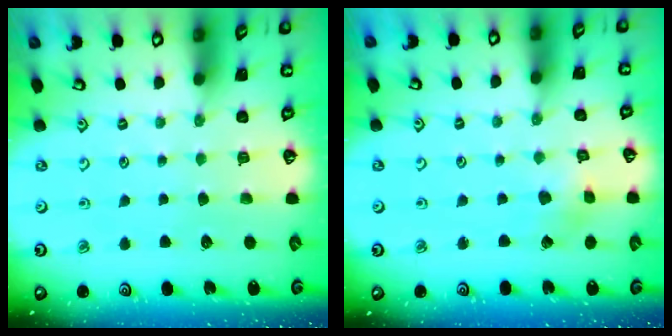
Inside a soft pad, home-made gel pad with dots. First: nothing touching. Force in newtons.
{"total": 2.6, "press": 2.5, "slide": 0.3}